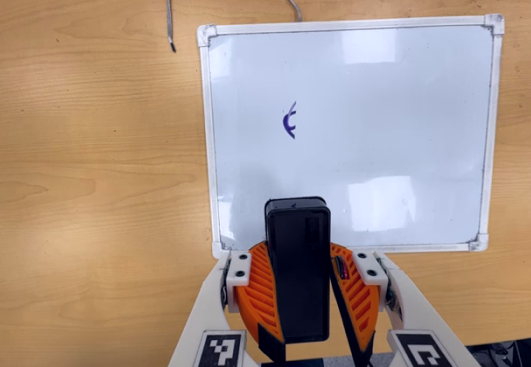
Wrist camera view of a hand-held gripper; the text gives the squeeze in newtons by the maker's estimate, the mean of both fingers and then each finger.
{"total": 10.5, "left": 10.5, "right": 10.5}